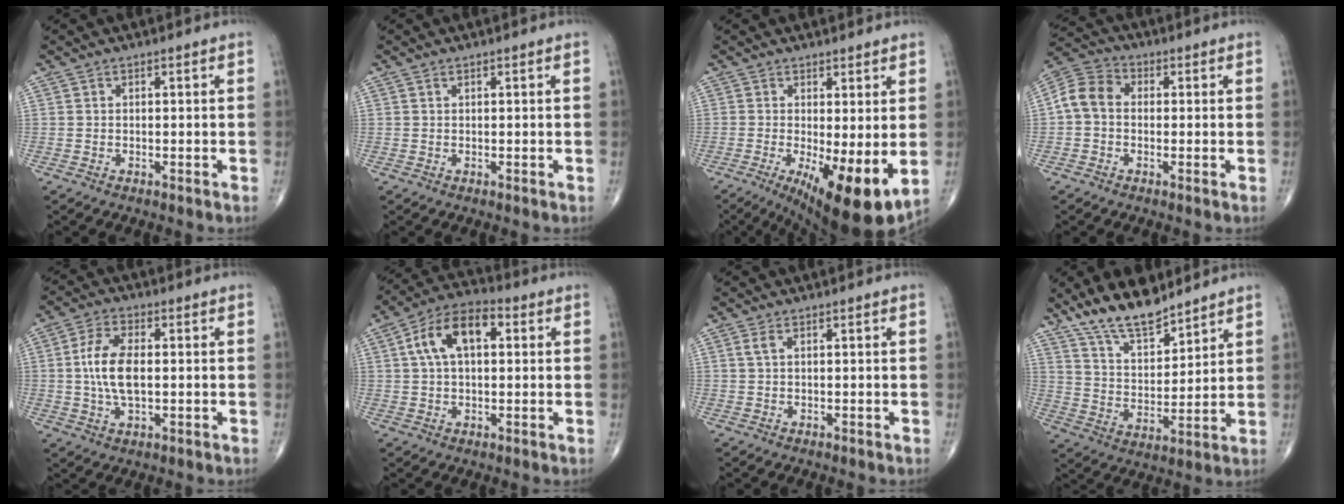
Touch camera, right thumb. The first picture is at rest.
{"total": 0.0}
{"total": 12.8, "force": [-1.9, 3.7, 12.1], "torque": [-0.183, -0.023, -0.014]}
{"total": 7.3, "force": [-0.1, 5.7, 4.5], "torque": [-0.079, 0.025, -0.016]}
{"total": 6.8, "force": [0.3, 3.3, 5.9], "torque": [-0.114, -0.005, 0.007]}
{"total": 11.5, "force": [2.7, 6.3, 9.2], "torque": [-0.165, 0.028, 0.039]}
{"total": 1.2, "force": [0.4, 0.4, 1.0], "torque": [-0.030, 0.008, 0.011]}
{"total": 12.6, "force": [10.2, 4.2, 6.0], "torque": [-0.084, -0.063, 0.192]}